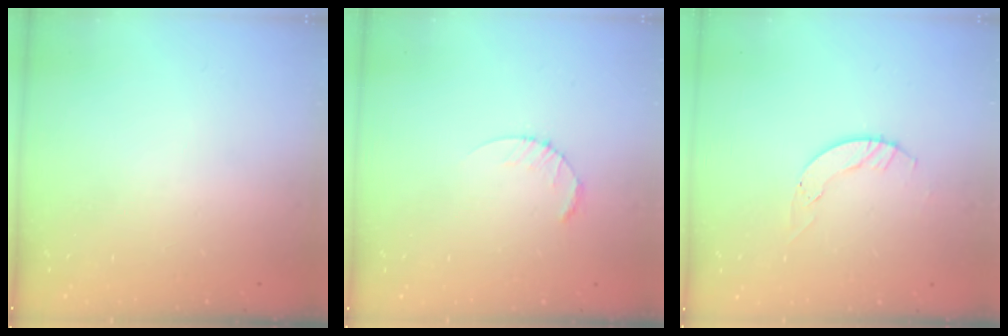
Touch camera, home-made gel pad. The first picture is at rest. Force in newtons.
{"total": 2.6, "press": 2.6, "slide": 0.4}
{"total": 4.0, "press": 4.0, "slide": 0.4}